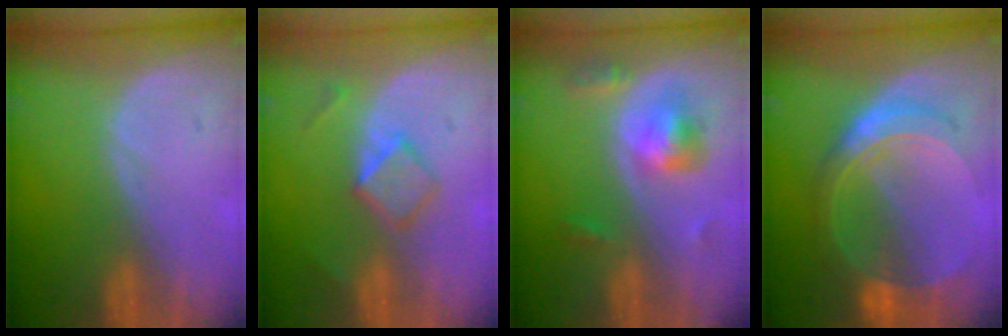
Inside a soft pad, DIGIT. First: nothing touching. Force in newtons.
{"total": 4.3, "press": 4.3, "slide": 0.4}
{"total": 5.7, "press": 5.2, "slide": 2.4}
{"total": 8.5, "press": 8.5, "slide": 0.6}